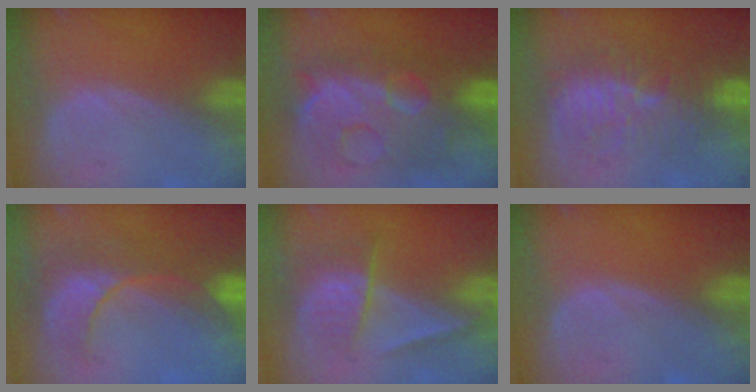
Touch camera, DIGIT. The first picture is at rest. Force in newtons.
{"total": 11.9, "press": 11.8, "slide": 1.3}
{"total": 9.4, "press": 9.1, "slide": 2.0}
{"total": 8.4, "press": 8.1, "slide": 2.3}
{"total": 7.1, "press": 6.0, "slide": 3.8}
{"total": 0.0}